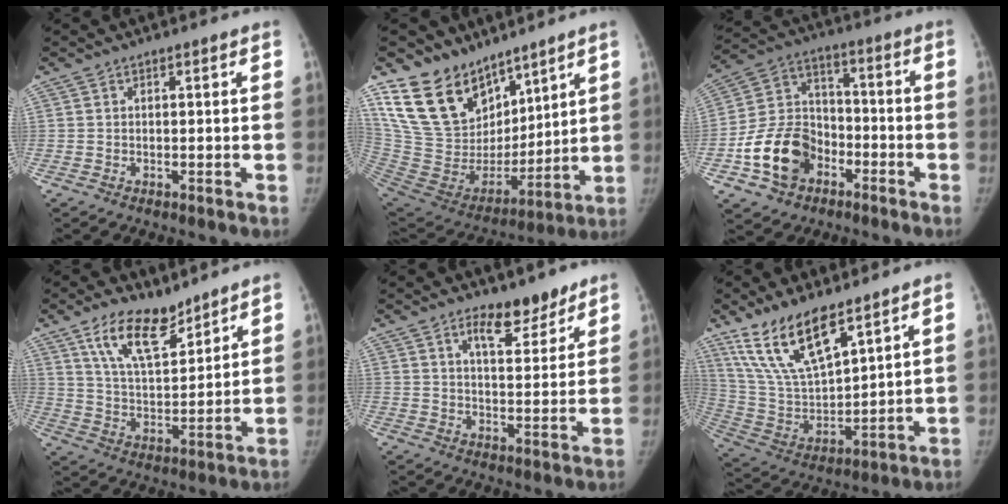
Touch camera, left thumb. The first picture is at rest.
{"total": 21.9, "force": [14.7, 12.9, 9.7], "torque": [-0.138, -0.062, 0.287]}
{"total": 15.1, "force": [-6.4, 11.3, 7.8], "torque": [-0.114, 0.052, -0.114]}
{"total": 12.5, "force": [8.7, 5.2, 7.3], "torque": [-0.106, -0.056, 0.165]}
{"total": 8.5, "force": [6.0, 3.5, 4.9], "torque": [-0.043, -0.041, 0.092]}
{"total": 16.7, "force": [11.1, 6.2, 10.9], "torque": [-0.183, -0.050, 0.230]}